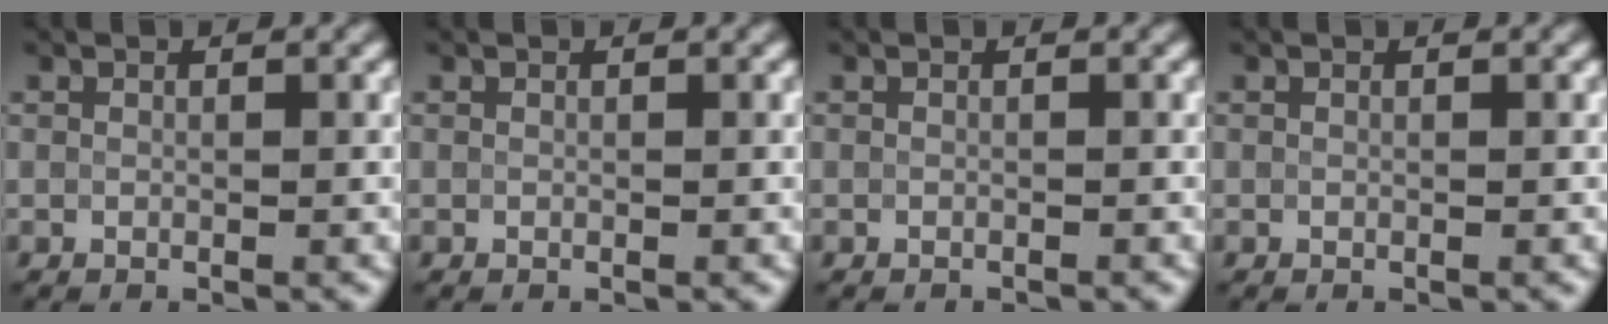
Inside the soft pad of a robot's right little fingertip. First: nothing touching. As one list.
[{"total": 0.0}, {"total": 0.8, "force": [-0.8, 0.0, 0.1], "torque": [0.003, -0.003, -0.014]}, {"total": 0.0}]